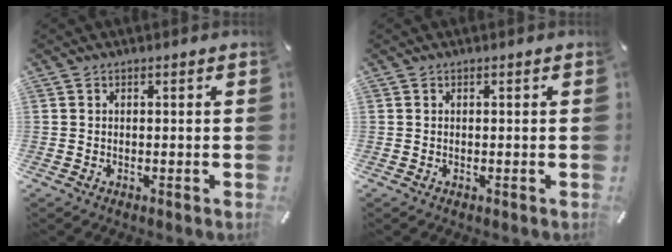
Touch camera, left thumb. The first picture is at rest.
{"total": 0.0}